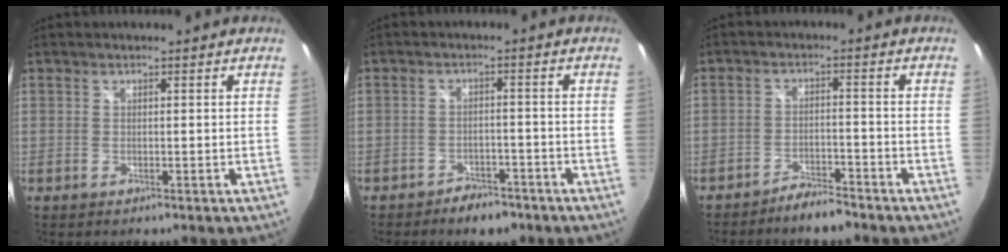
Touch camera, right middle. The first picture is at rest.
{"total": 5.5, "force": [-4.4, 2.7, 1.8], "torque": [-0.045, 0.006, -0.057]}
{"total": 4.6, "force": [-4.3, 0.7, 1.6], "torque": [-0.048, 0.004, -0.070]}